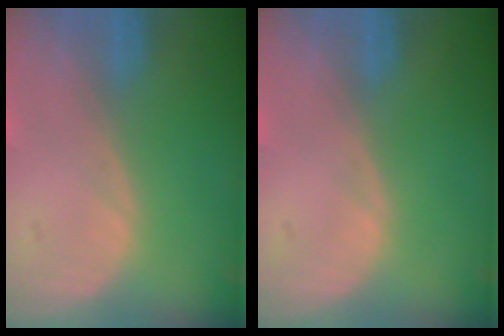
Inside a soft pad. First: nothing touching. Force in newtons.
{"total": 0.0}